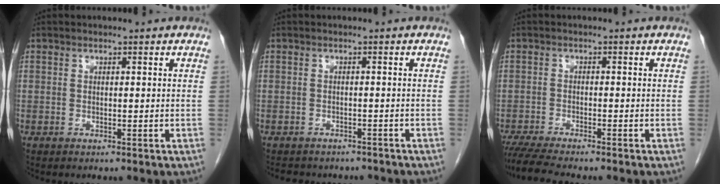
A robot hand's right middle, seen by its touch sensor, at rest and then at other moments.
{"total": 7.5, "force": [-6.6, 3.0, 1.7], "torque": [-0.029, 0.002, -0.075]}
{"total": 6.5, "force": [-5.7, -0.2, 3.0], "torque": [-0.049, -0.021, -0.097]}